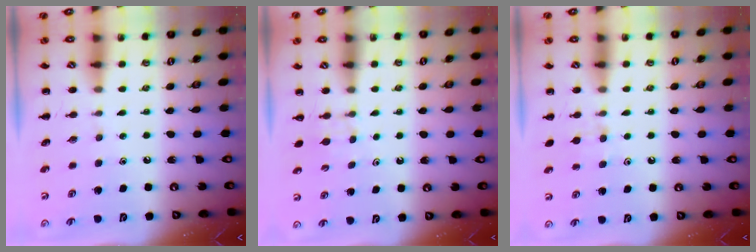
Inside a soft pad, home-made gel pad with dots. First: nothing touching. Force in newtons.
{"total": 2.9, "press": 2.7, "slide": 1.1}
{"total": 6.1, "press": 5.9, "slide": 1.8}